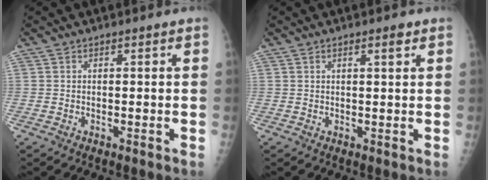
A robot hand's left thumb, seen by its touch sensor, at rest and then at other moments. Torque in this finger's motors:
{"motor_torque": [-0.29, -0.15, -0.31, -0.21, 0.05]}